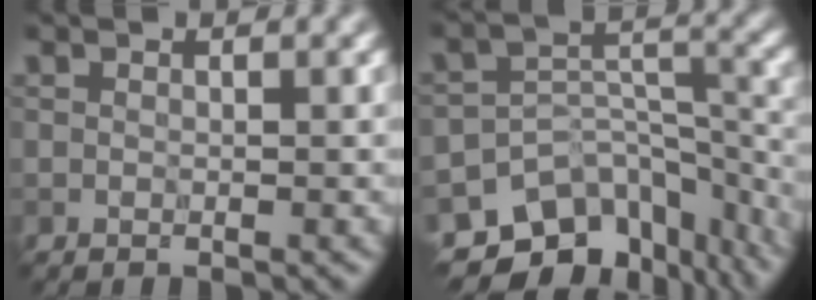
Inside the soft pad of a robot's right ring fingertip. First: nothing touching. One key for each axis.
{"total": 11.0, "fx": -8.3, "fy": 6.4, "fz": 3.3, "tx": -0.044, "ty": 0.001, "tz": -0.111}